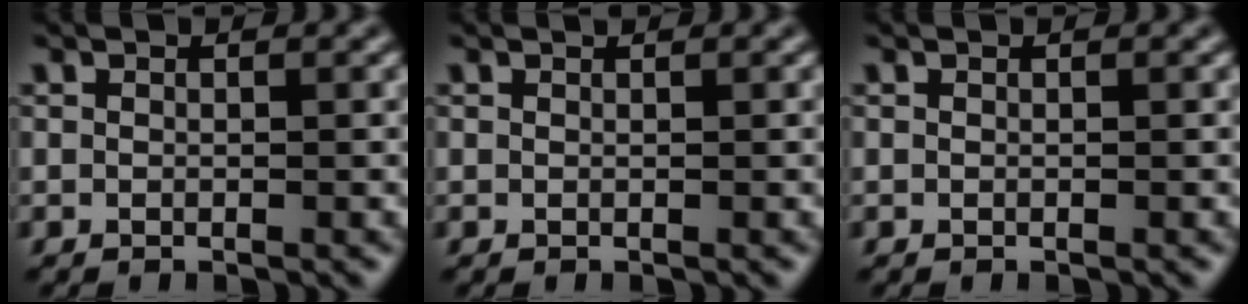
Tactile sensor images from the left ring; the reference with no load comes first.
{"total": 0.0}
{"total": 0.0}